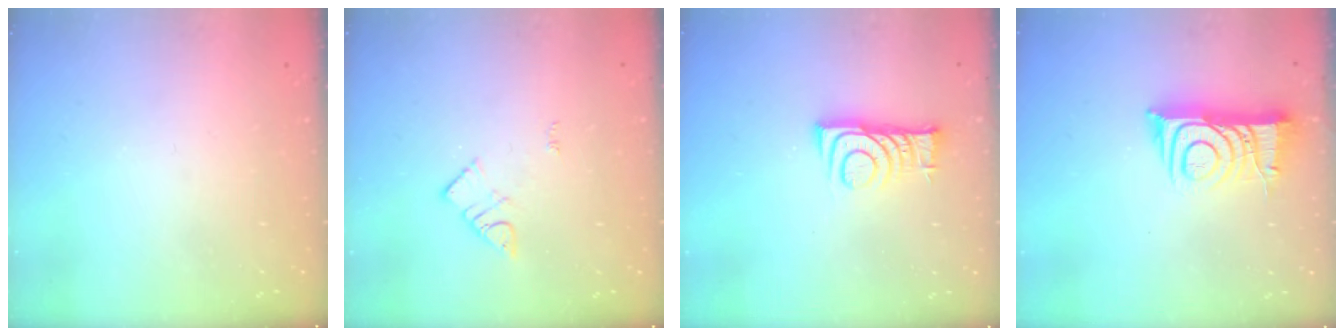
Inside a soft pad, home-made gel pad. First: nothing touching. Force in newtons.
{"total": 3.2, "press": 3.2, "slide": 0.2}
{"total": 8.9, "press": 8.9, "slide": 0.1}
{"total": 10.3, "press": 10.3, "slide": 1.1}